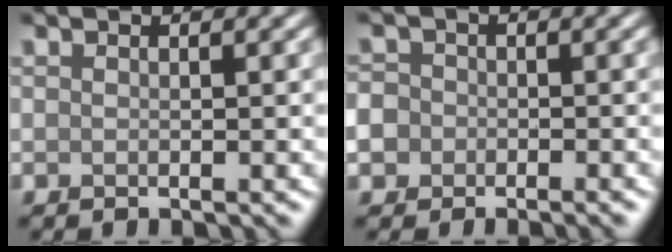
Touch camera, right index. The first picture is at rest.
{"total": 5.5, "force": [-2.8, 4.5, 1.7], "torque": [-0.029, -0.006, -0.067]}